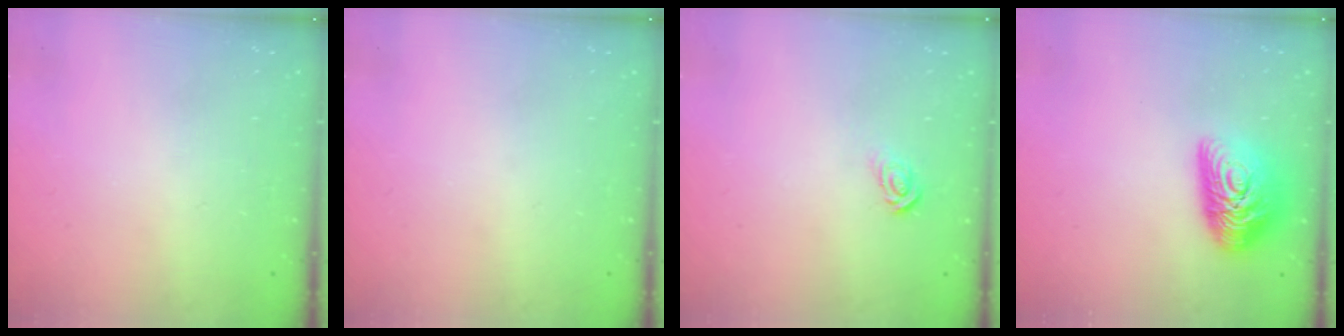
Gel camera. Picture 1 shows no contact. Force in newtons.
{"total": 0.0}
{"total": 3.1, "press": 3.1, "slide": 0.2}
{"total": 12.8, "press": 12.8, "slide": 0.9}